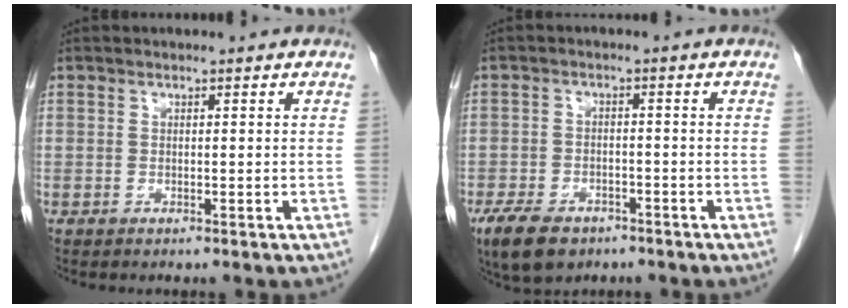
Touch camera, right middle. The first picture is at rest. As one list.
[{"total": 7.8, "force": [-5.4, 4.1, 3.9], "torque": [-0.077, -0.007, -0.086]}]